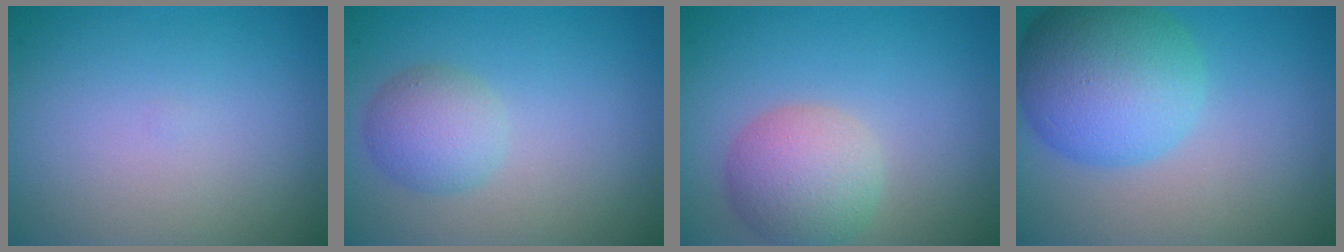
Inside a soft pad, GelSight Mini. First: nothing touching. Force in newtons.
{"total": 2.9, "press": 2.9, "slide": 0.0}
{"total": 4.7, "press": 4.7, "slide": 0.1}
{"total": 7.9, "press": 7.9, "slide": 0.3}